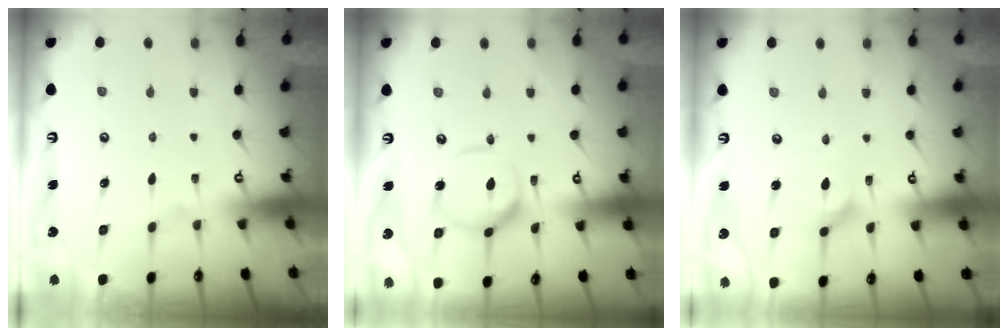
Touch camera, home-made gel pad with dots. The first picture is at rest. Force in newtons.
{"total": 14.1, "press": 14.0, "slide": 1.3}
{"total": 7.6, "press": 7.5, "slide": 0.8}